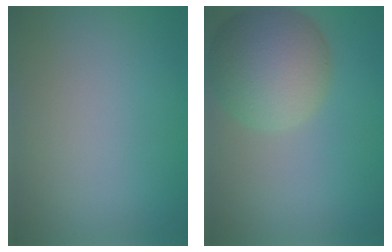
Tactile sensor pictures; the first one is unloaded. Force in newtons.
{"total": 8.2, "press": 8.2, "slide": 0.4}